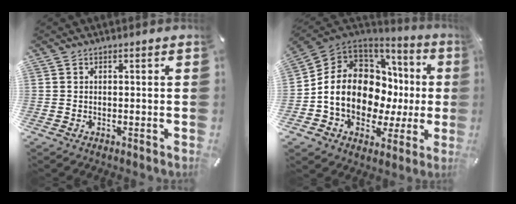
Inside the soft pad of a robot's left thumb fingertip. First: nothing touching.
{"total": 16.9, "force": [0.9, 12.6, 11.1], "torque": [-0.211, -0.023, 0.023]}